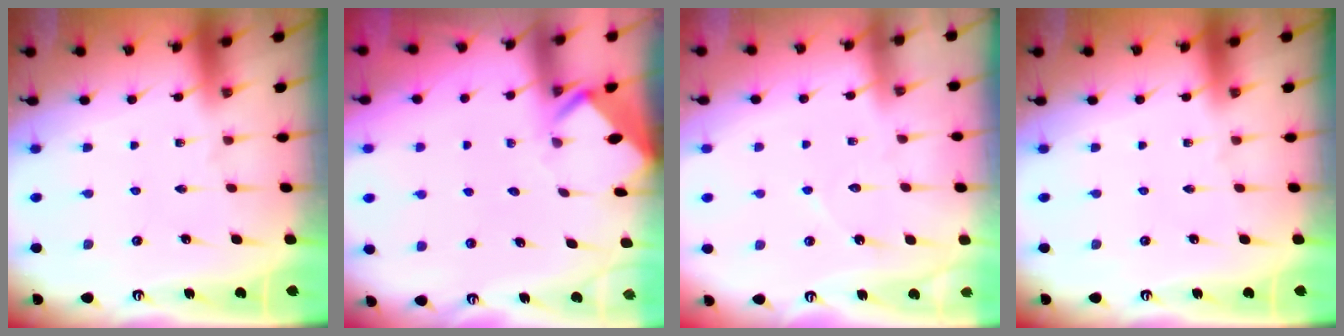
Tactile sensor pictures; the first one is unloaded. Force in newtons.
{"total": 3.3, "press": 3.3, "slide": 0.2}
{"total": 4.8, "press": 4.8, "slide": 0.4}
{"total": 0.0}